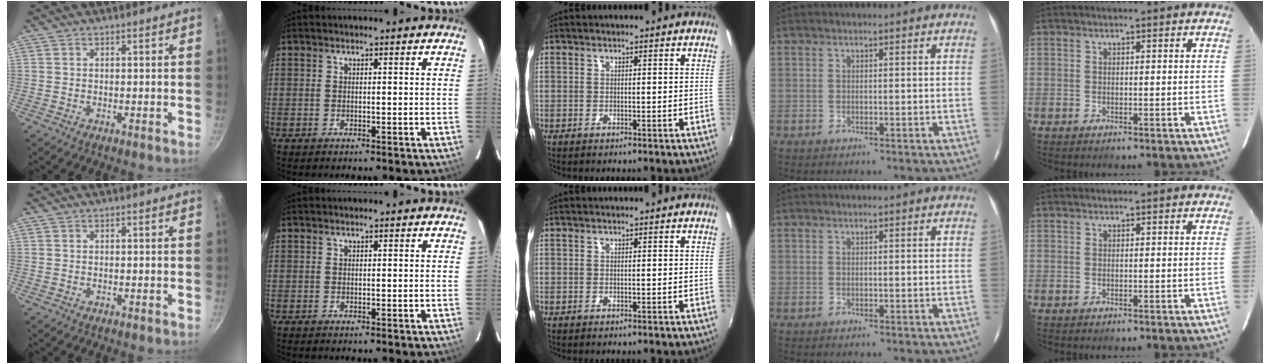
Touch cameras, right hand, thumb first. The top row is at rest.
{}